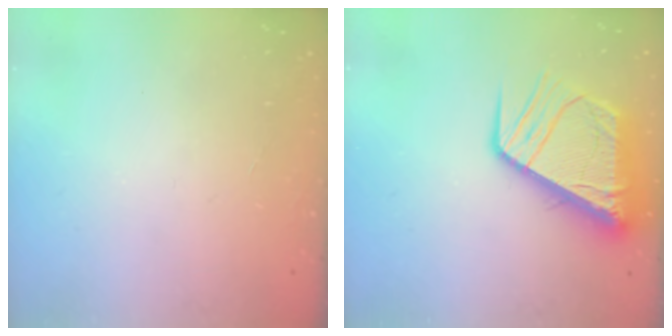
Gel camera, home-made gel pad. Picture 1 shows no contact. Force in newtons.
{"total": 15.4, "press": 15.3, "slide": 1.7}